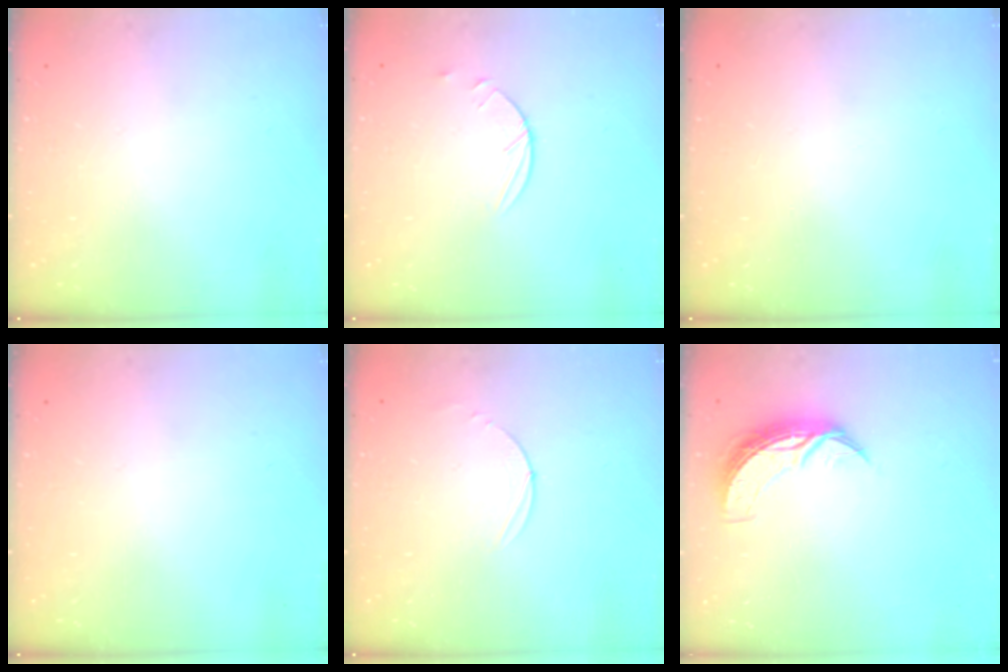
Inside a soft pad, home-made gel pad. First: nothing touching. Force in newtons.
{"total": 2.9, "press": 2.8, "slide": 0.3}
{"total": 0.0}
{"total": 0.0}
{"total": 3.0, "press": 3.0, "slide": 0.3}
{"total": 7.5, "press": 7.5, "slide": 0.4}